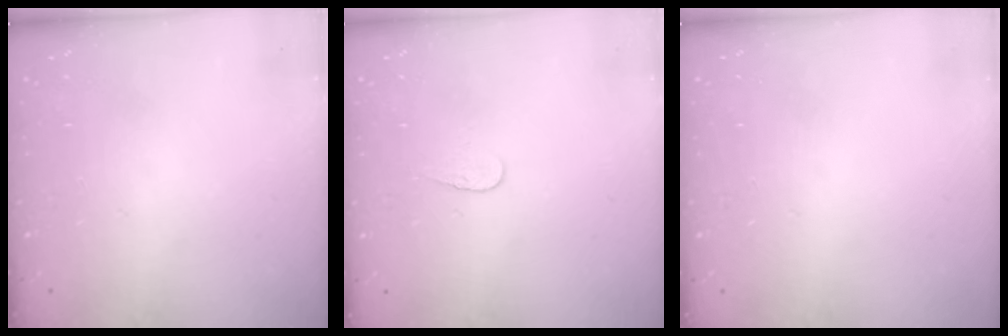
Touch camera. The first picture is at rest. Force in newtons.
{"total": 4.3, "press": 4.3, "slide": 0.3}
{"total": 0.5, "press": 0.5, "slide": 0.1}